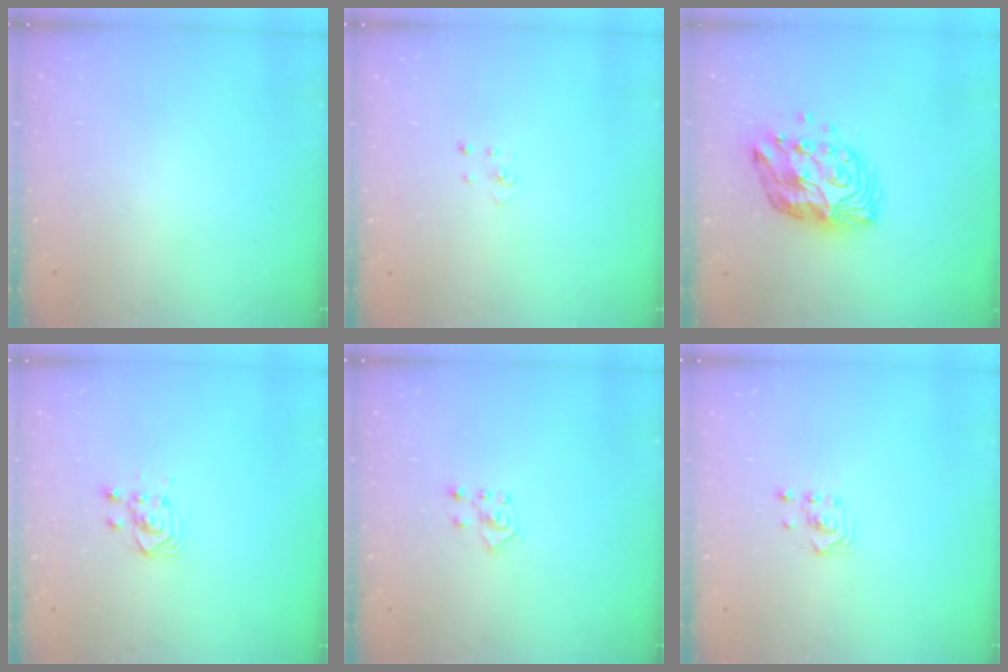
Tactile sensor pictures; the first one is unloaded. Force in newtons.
{"total": 2.2, "press": 2.2, "slide": 0.2}
{"total": 12.9, "press": 12.9, "slide": 0.9}
{"total": 3.3, "press": 3.2, "slide": 0.7}
{"total": 5.0, "press": 4.9, "slide": 0.8}
{"total": 2.9, "press": 2.6, "slide": 1.4}